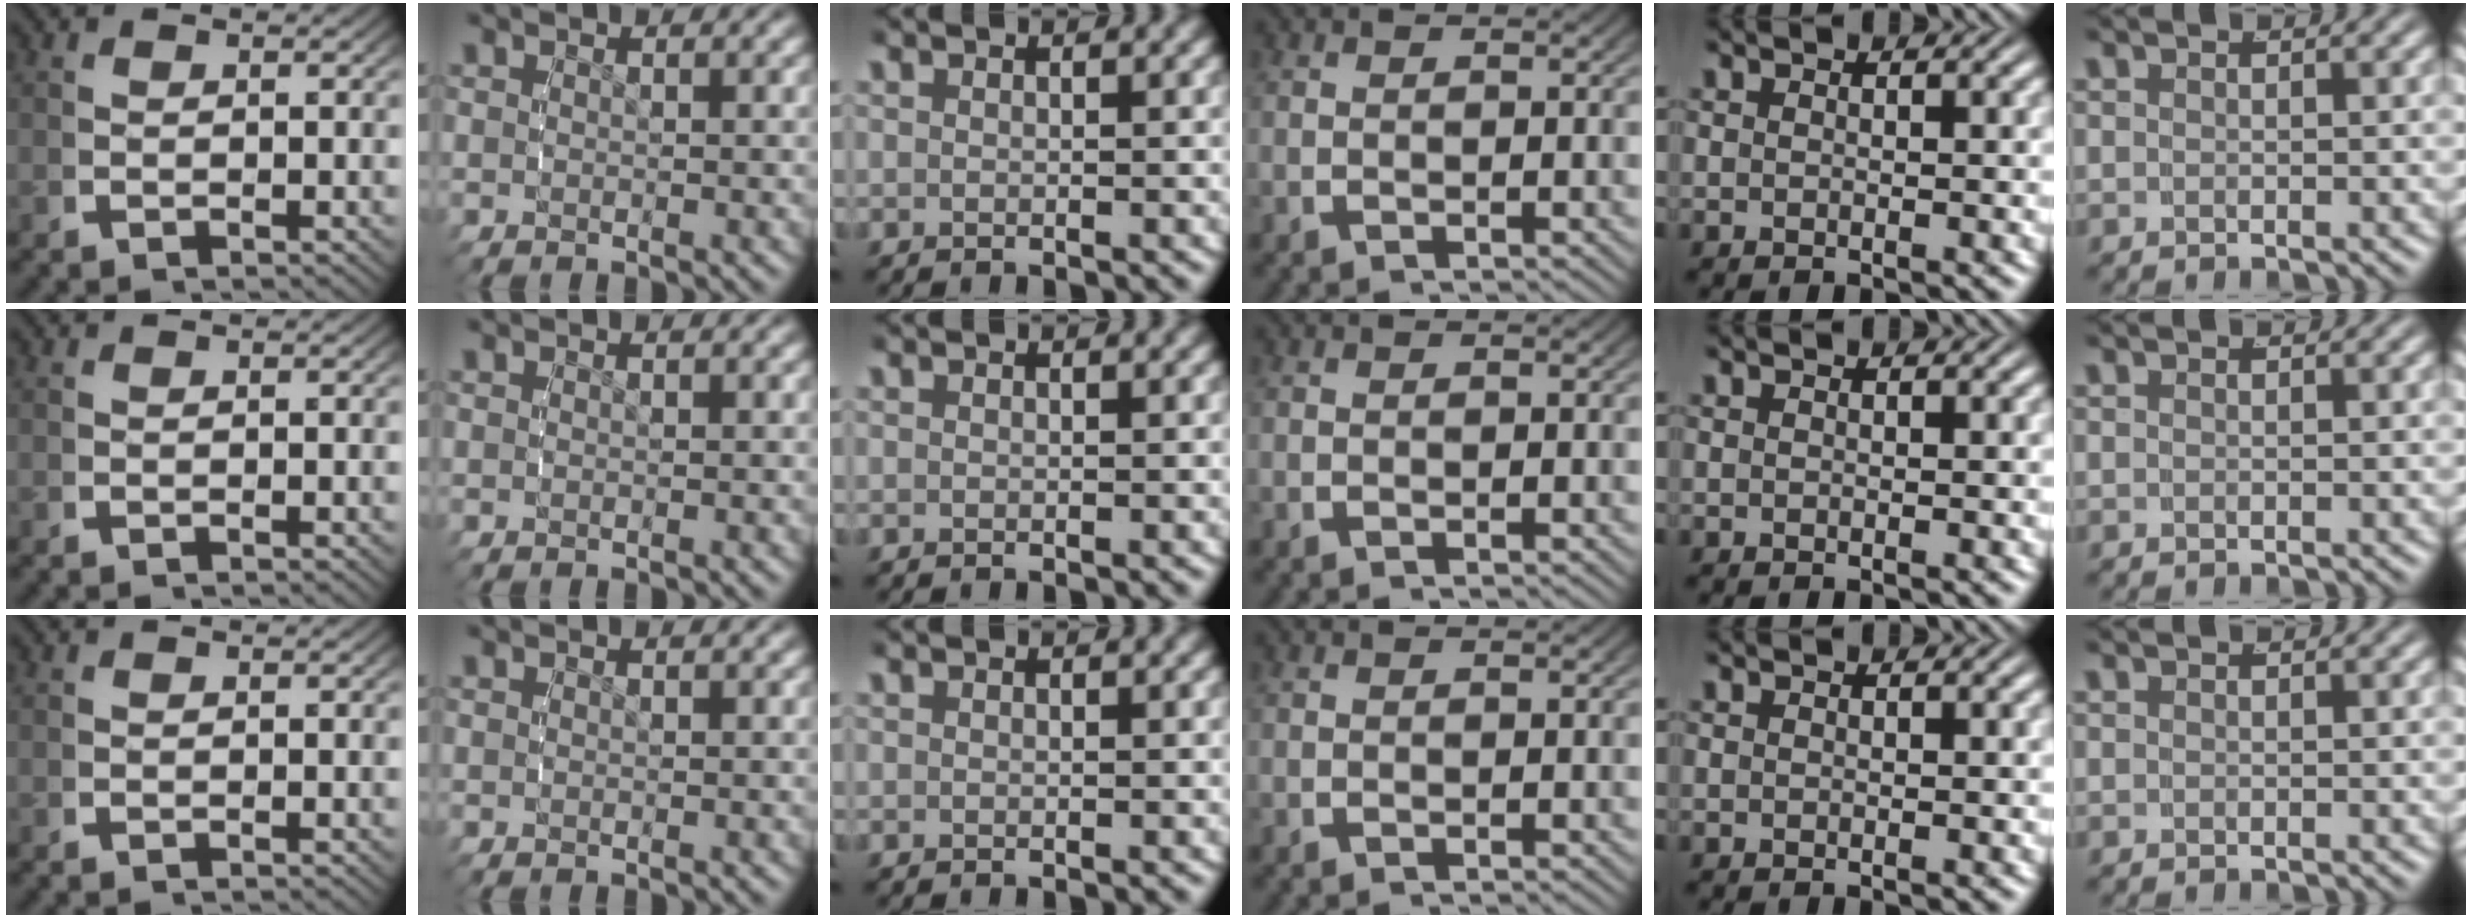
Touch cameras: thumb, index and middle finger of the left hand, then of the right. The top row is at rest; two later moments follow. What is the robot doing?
{"motion": "reach", "object": "air blower"}